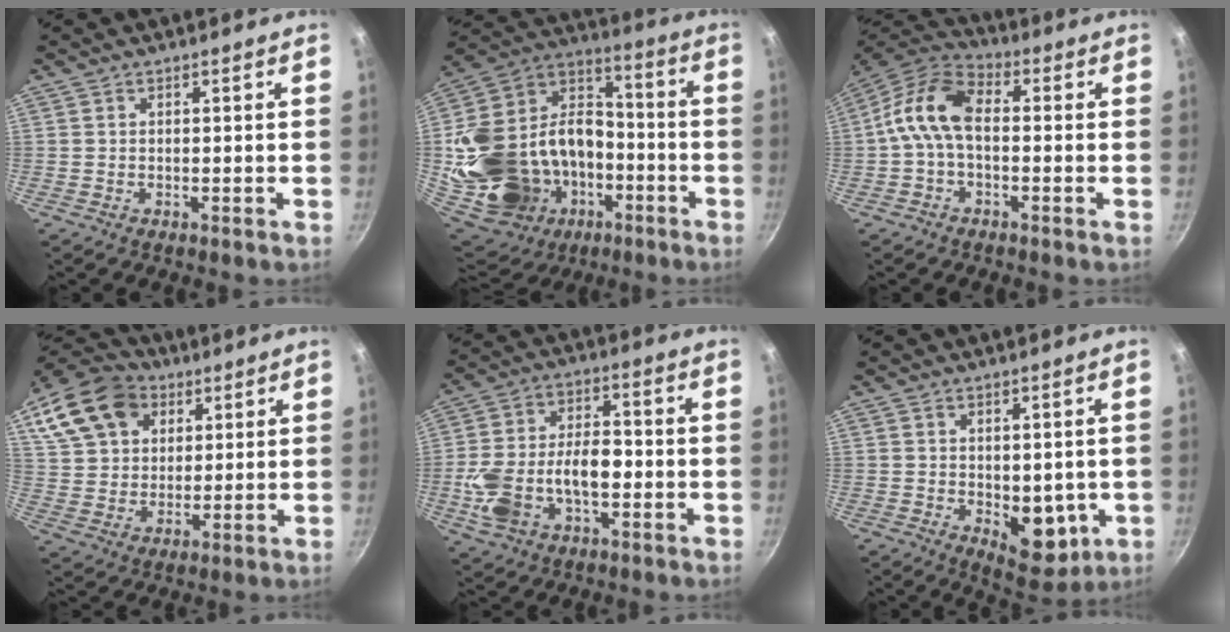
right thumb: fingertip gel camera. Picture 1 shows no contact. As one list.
[{"total": 29.6, "force": [-8.1, 22.9, 17.0], "torque": [-0.297, 0.065, -0.114]}, {"total": 11.2, "force": [-0.7, 6.8, 8.9], "torque": [-0.164, 0.040, -0.032]}, {"total": 17.4, "force": [8.1, 12.4, 9.1], "torque": [-0.166, 0.007, 0.147]}, {"total": 13.9, "force": [-3.0, 8.2, 10.8], "torque": [-0.190, 0.032, -0.055]}, {"total": 9.0, "force": [-1.1, 5.4, 7.1], "torque": [-0.056, -0.015, -0.001]}]